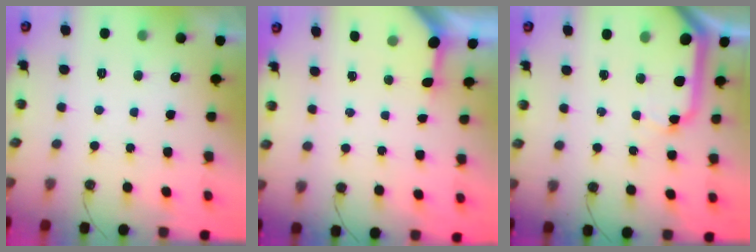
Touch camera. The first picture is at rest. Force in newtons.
{"total": 2.8, "press": 2.8, "slide": 0.2}
{"total": 11.7, "press": 11.6, "slide": 1.6}